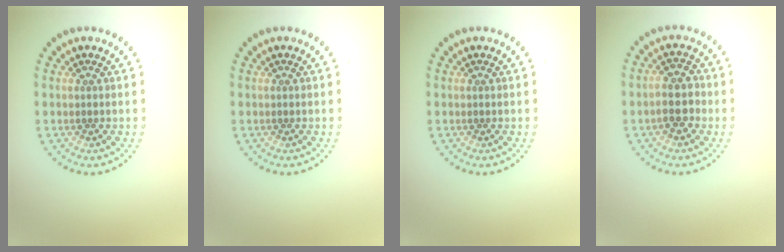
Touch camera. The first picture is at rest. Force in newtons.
{"total": 0.0}
{"total": 0.0}
{"total": 2.9, "press": 2.8, "slide": 0.9}